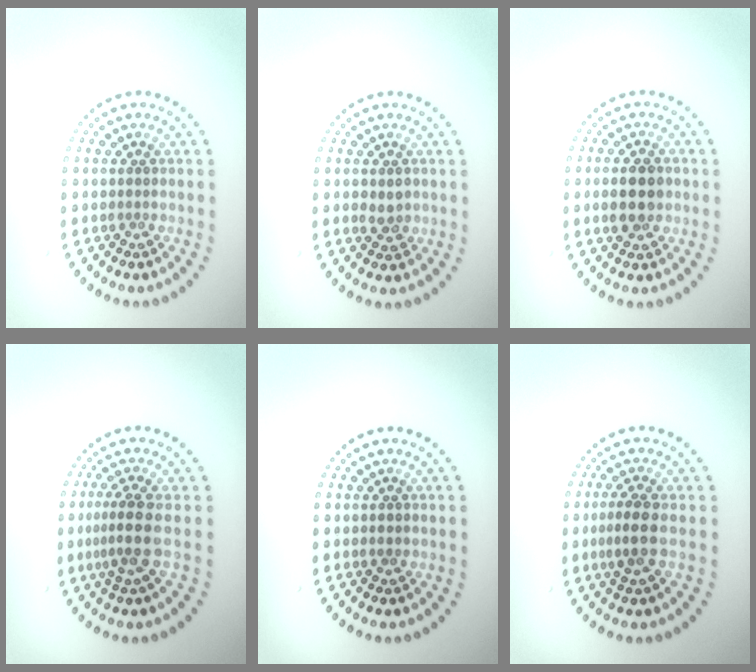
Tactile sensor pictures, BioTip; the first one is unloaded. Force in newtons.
{"total": 1.6, "press": 1.5, "slide": 0.3}
{"total": 3.8, "press": 3.8, "slide": 0.2}
{"total": 2.8, "press": 2.1, "slide": 1.8}
{"total": 0.7, "press": 0.7, "slide": 0.1}
{"total": 2.5, "press": 2.2, "slide": 1.1}